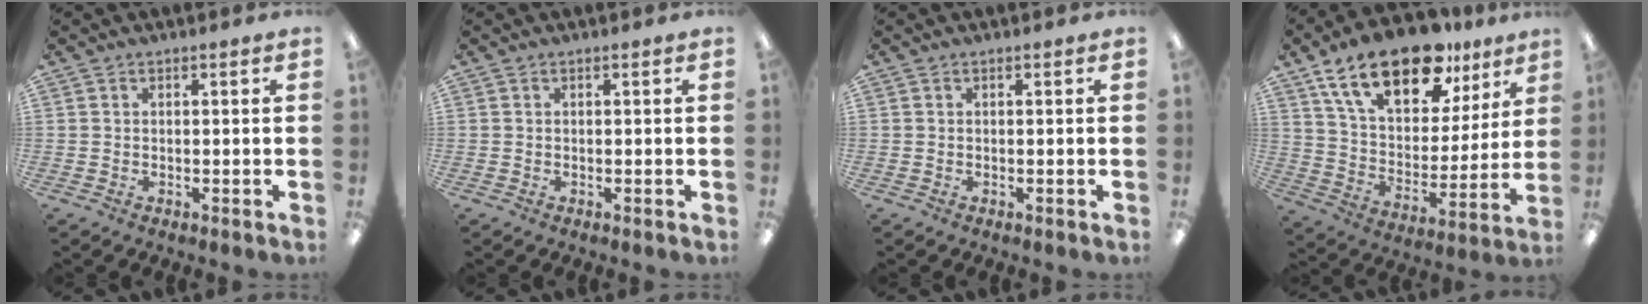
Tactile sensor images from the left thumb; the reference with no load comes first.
{"total": 0.0}
{"total": 0.0}
{"total": 21.7, "force": [14.0, 10.6, 12.7], "torque": [-0.209, -0.072, 0.245]}